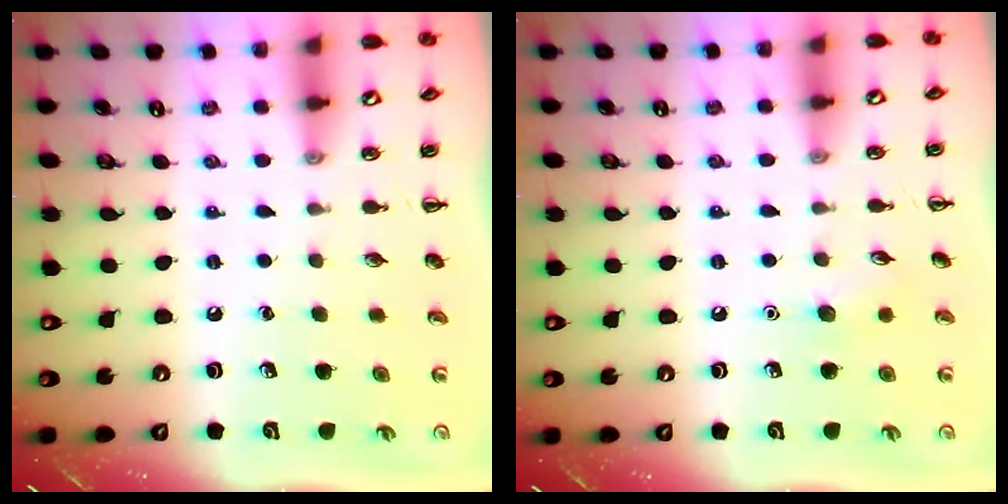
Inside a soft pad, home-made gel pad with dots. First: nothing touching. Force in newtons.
{"total": 5.6, "press": 5.4, "slide": 1.5}